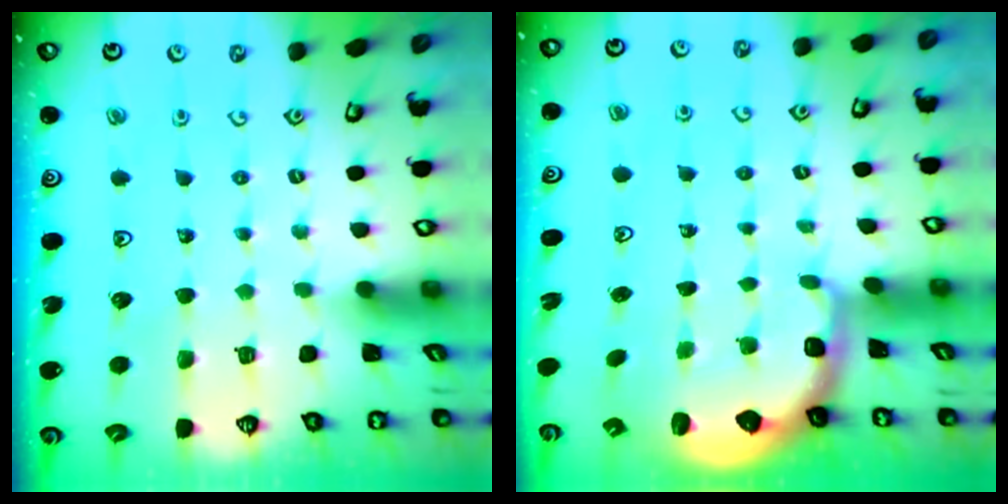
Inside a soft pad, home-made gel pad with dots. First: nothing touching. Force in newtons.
{"total": 2.6, "press": 2.0, "slide": 1.7}